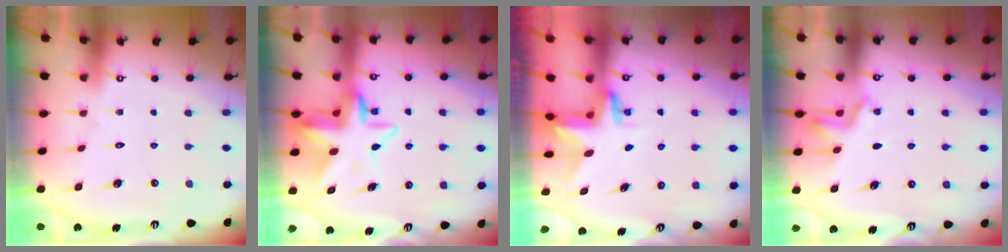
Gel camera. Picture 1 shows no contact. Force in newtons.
{"total": 10.1, "press": 9.8, "slide": 2.4}
{"total": 3.0, "press": 3.0, "slide": 0.2}
{"total": 5.2, "press": 4.9, "slide": 1.8}